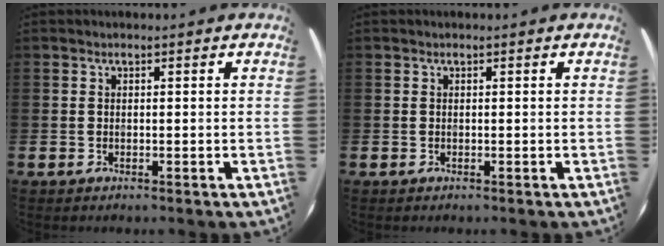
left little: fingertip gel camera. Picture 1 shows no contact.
{"total": 0.0}